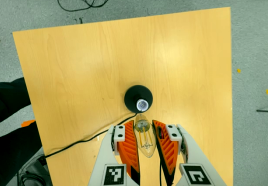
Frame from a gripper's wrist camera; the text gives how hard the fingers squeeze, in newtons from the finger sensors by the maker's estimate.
{"total": 19.8, "left": 21.1, "right": 18.4}